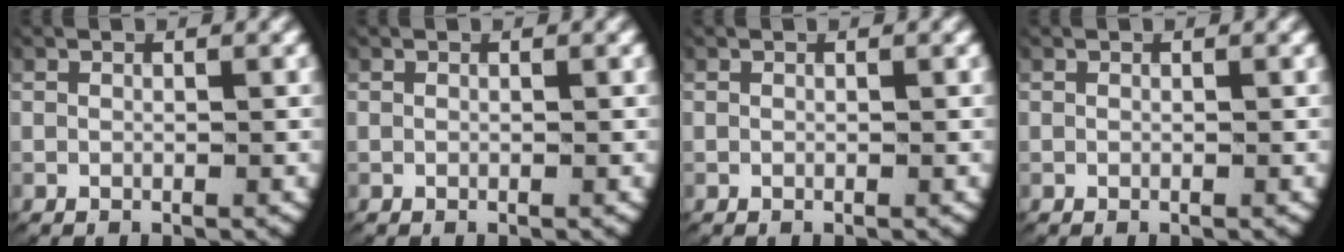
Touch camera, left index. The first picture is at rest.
{"total": 0.0}
{"total": 0.0}
{"total": 0.0}